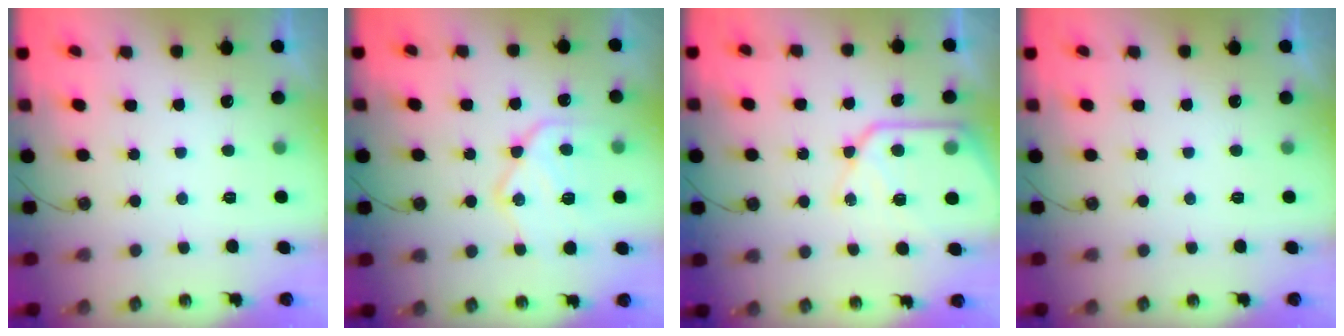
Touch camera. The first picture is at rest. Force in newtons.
{"total": 17.2, "press": 17.2, "slide": 1.4}
{"total": 14.6, "press": 14.6, "slide": 1.4}
{"total": 0.0}